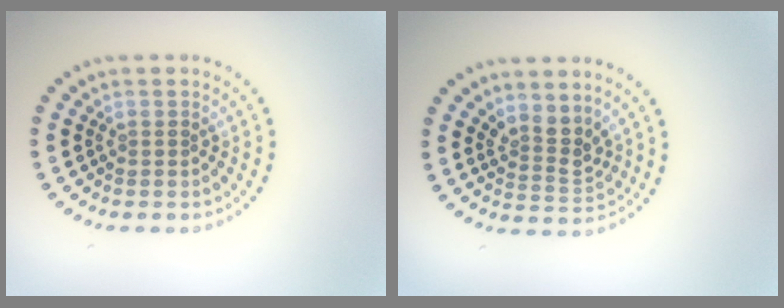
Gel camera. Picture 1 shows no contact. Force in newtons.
{"total": 2.6, "press": 1.9, "slide": 1.7}